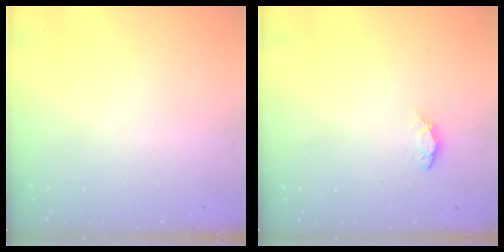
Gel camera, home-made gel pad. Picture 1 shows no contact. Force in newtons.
{"total": 3.3, "press": 3.2, "slide": 0.5}